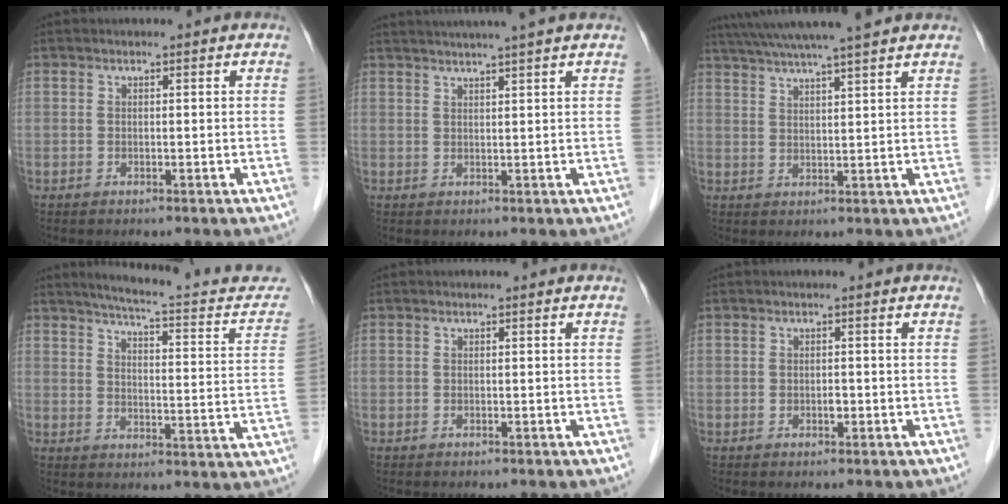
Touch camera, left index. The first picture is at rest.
{"total": 8.1, "force": [7.0, -1.0, 4.0], "torque": [-0.061, 0.021, 0.088]}
{"total": 13.9, "force": [12.0, -0.1, 7.0], "torque": [-0.127, 0.031, 0.173]}
{"total": 17.9, "force": [15.8, 2.6, 8.0], "torque": [-0.096, -0.026, 0.182]}
{"total": 0.0}
{"total": 0.9, "force": [-0.5, 0.6, 0.6], "torque": [-0.014, -0.003, -0.007]}